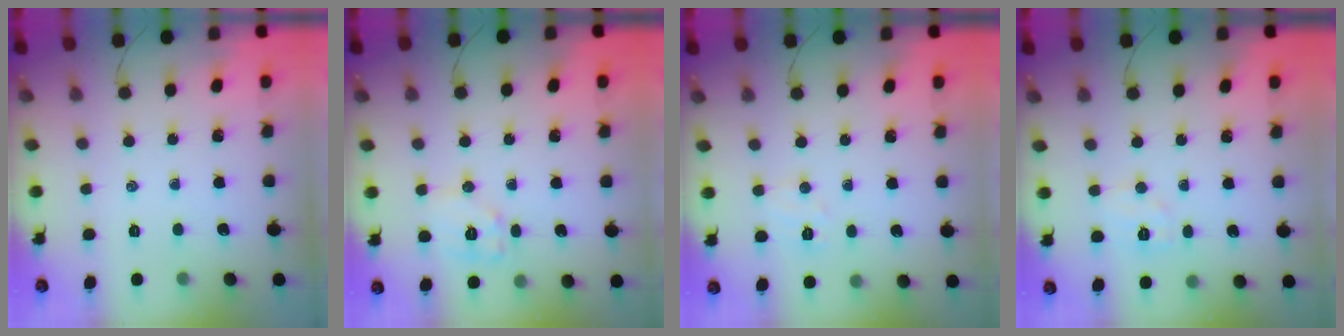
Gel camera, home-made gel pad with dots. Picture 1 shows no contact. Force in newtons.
{"total": 8.5, "press": 8.5, "slide": 0.2}
{"total": 5.4, "press": 5.3, "slide": 1.1}
{"total": 5.7, "press": 5.6, "slide": 1.1}